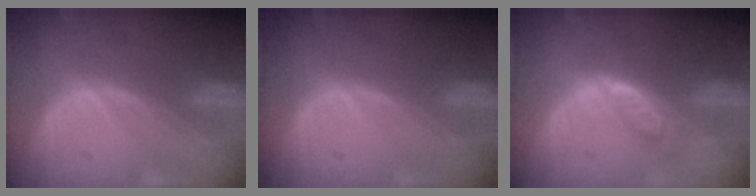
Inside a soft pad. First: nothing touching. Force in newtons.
{"total": 0.0}
{"total": 5.0, "press": 4.6, "slide": 2.0}